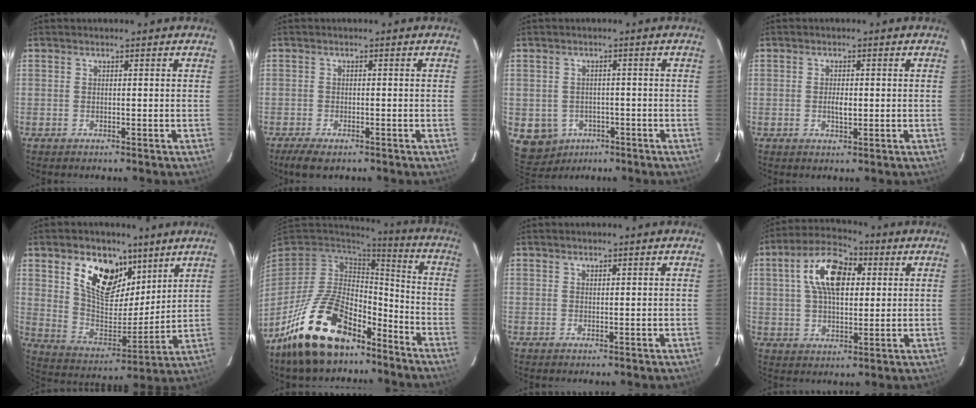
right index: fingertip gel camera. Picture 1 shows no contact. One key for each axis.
{"total": 4.3, "fx": -3.1, "fy": 1.5, "fz": 2.5, "tx": -0.062, "ty": -0.016, "tz": -0.053}
{"total": 6.9, "fx": -2.8, "fy": 6.0, "fz": 1.8, "tx": -0.056, "ty": 0.004, "tz": -0.029}
{"total": 2.3, "fx": -0.2, "fy": 1.2, "fz": 2.0, "tx": -0.035, "ty": -0.001, "tz": -0.004}
{"total": 16.6, "fx": 9.2, "fy": 9.2, "fz": 10.3, "tx": -0.183, "ty": 0.002, "tz": 0.170}
{"total": 20.5, "fx": -13.2, "fy": 10.0, "fz": 12.1, "tx": -0.248, "ty": 0.000, "tz": -0.218}
{"total": 0.6, "fx": 0.5, "fy": 0.4, "fz": 0.1, "tx": 0.000, "ty": 0.001, "tz": 0.009}
{"total": 12.8, "fx": 3.5, "fy": 6.8, "fz": 10.3, "tx": -0.184, "ty": 0.031, "tz": 0.057}